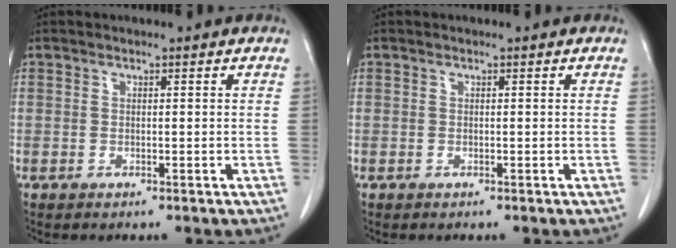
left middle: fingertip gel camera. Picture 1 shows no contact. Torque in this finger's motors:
{"motor_torque": [0.00, 0.00, 0.00, 0.00]}